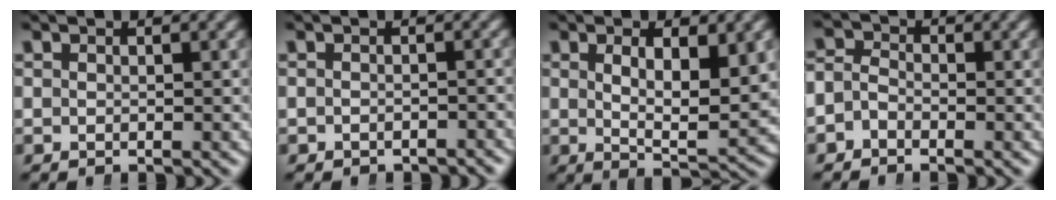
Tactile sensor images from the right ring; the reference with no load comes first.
{"total": 1.6, "force": [-1.6, 0.2, 0.1], "torque": [-0.004, -0.007, -0.023]}
{"total": 5.4, "force": [0.8, 1.6, 5.1], "torque": [-0.080, -0.017, 0.016]}
{"total": 3.3, "force": [-1.0, 2.8, 1.3], "torque": [-0.038, -0.014, -0.022]}